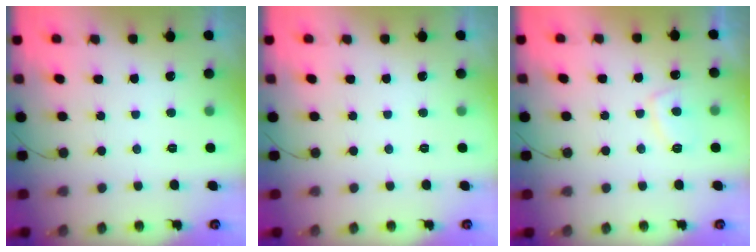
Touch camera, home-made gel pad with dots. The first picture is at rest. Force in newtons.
{"total": 0.0}
{"total": 5.3, "press": 5.2, "slide": 0.9}